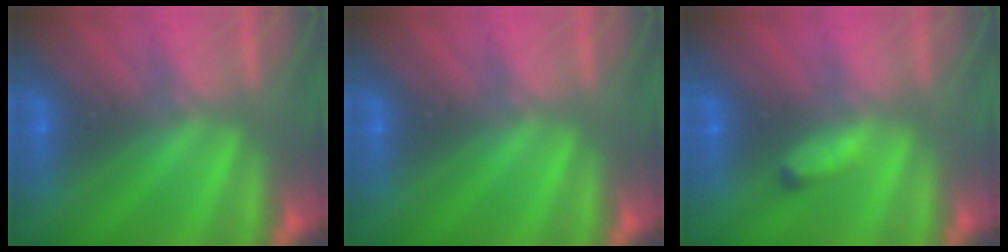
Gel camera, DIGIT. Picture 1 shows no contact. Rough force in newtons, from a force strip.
{"total": 0.0}
{"total": 2.5}